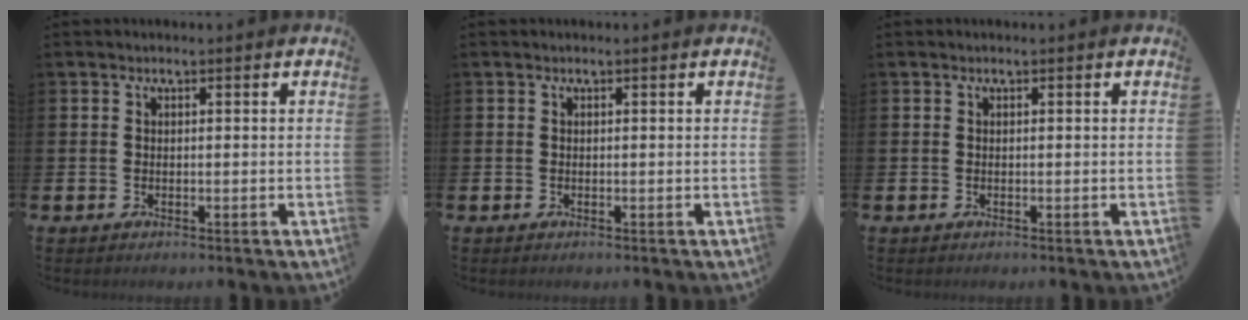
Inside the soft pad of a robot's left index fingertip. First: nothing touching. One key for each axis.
{"total": 0.0}
{"total": 0.0}